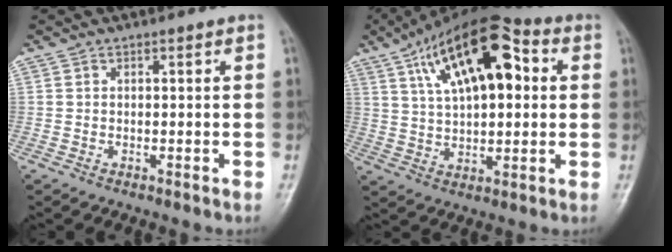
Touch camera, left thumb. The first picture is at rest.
{"total": 19.5, "force": [6.3, 9.1, 16.0], "torque": [-0.242, 0.012, 0.094]}